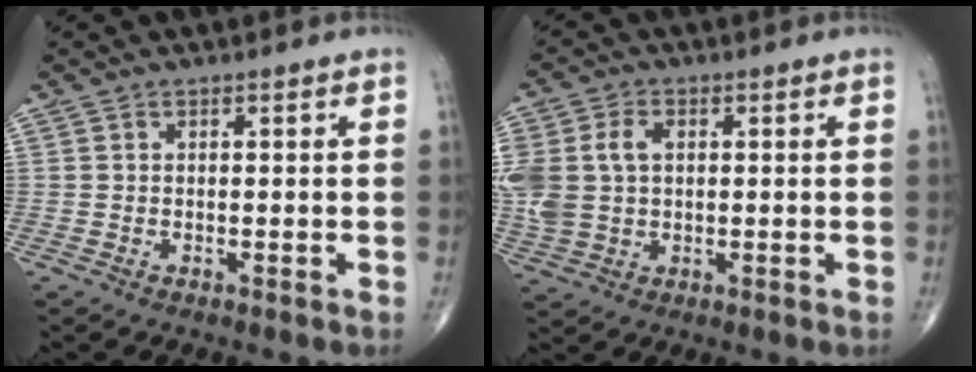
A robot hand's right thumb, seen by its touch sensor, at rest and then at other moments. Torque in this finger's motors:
{"motor_torque": [1.48, 1.55, 1.21, 0.22, 0.10]}